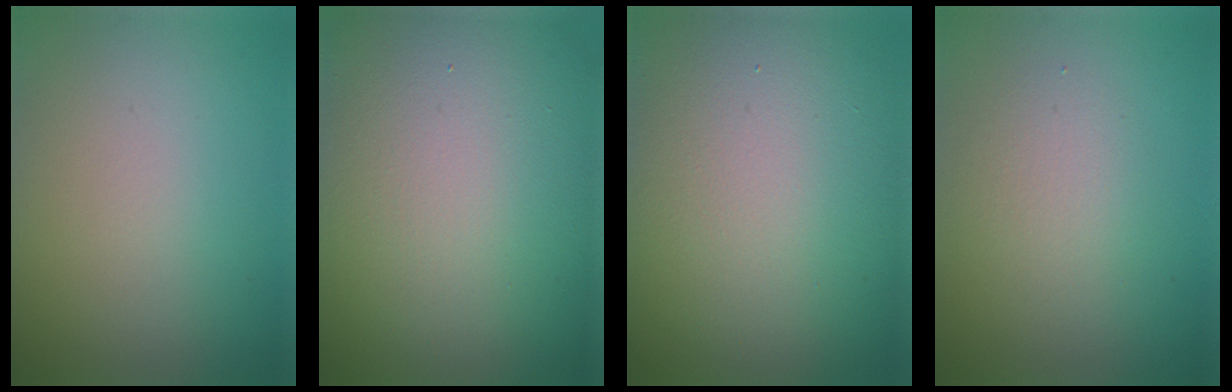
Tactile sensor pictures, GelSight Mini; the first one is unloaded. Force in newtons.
{"total": 25.8, "press": 25.7, "slide": 1.5}
{"total": 17.6, "press": 17.6, "slide": 1.0}
{"total": 2.4, "press": 2.4, "slide": 0.1}